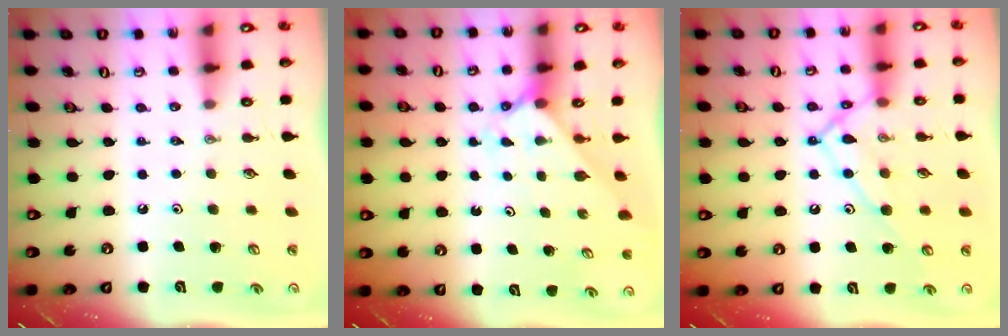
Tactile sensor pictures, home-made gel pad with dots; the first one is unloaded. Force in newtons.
{"total": 1.9, "press": 1.9, "slide": 0.2}
{"total": 12.1, "press": 12.1, "slide": 0.9}